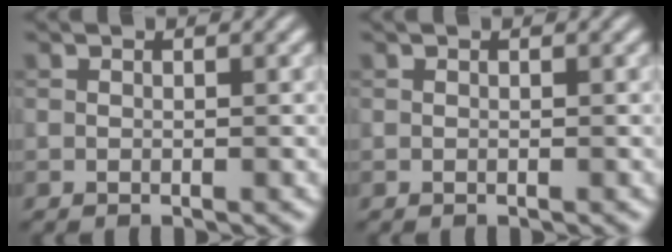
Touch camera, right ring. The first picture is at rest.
{"total": 0.0}